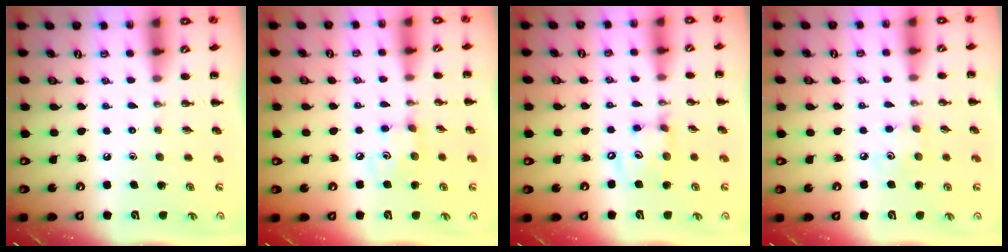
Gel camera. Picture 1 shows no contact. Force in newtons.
{"total": 4.3, "press": 4.2, "slide": 0.7}
{"total": 10.1, "press": 9.9, "slide": 1.9}
{"total": 4.2, "press": 4.0, "slide": 1.0}